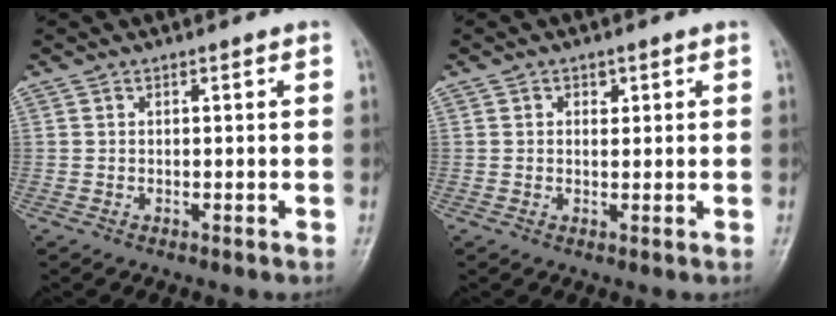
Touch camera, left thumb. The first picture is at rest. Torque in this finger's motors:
{"motor_torque": [0.33, 0.20, -0.38, -0.19, -0.03]}